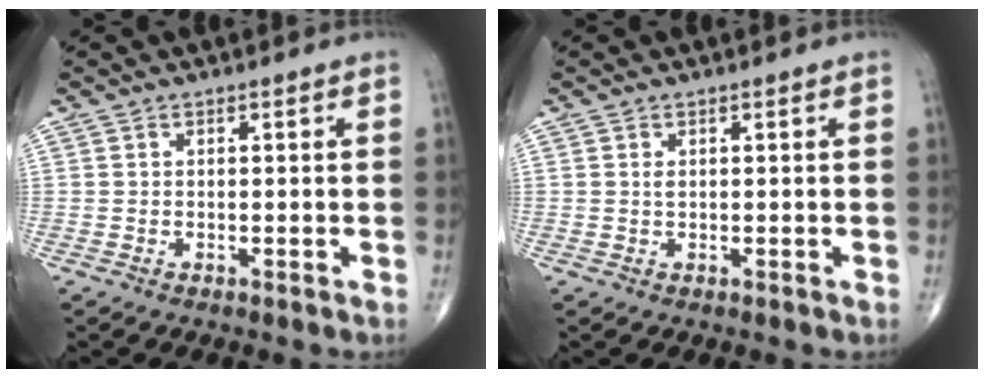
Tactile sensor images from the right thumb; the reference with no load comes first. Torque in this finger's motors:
{"motor_torque": [0.32, 0.68, 0.27, 0.29, -0.01]}